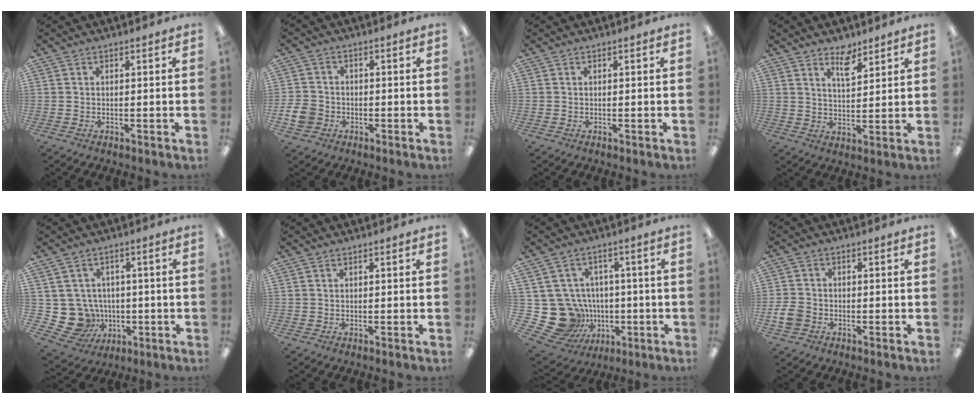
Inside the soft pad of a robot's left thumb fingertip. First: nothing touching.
{"total": 5.6, "force": [-1.9, 4.6, 2.5], "torque": [-0.058, 0.010, -0.034]}
{"total": 0.0}
{"total": 6.1, "force": [4.6, 2.4, 3.2], "torque": [-0.042, -0.028, 0.078]}
{"total": 8.8, "force": [-0.7, 8.5, 2.2], "torque": [-0.087, -0.002, -0.002]}
{"total": 0.0}
{"total": 14.9, "force": [-2.4, 13.9, 4.9], "torque": [-0.120, 0.002, -0.015]}
{"total": 4.7, "force": [-1.9, 3.7, 2.2], "torque": [-0.047, 0.008, -0.034]}